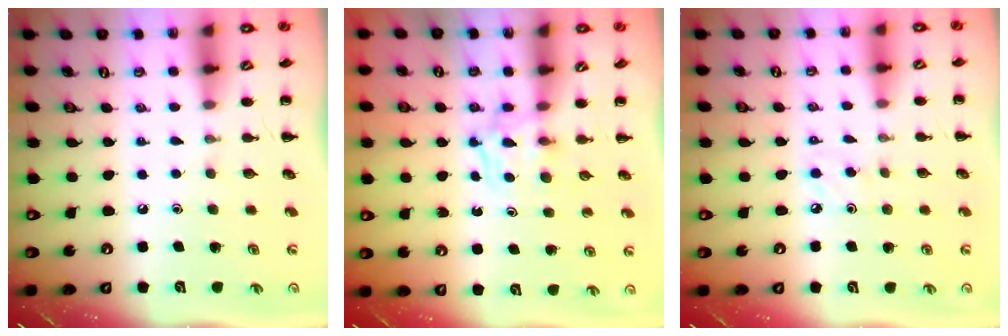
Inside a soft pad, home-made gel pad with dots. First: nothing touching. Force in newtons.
{"total": 3.4, "press": 3.2, "slide": 1.3}
{"total": 4.0, "press": 3.8, "slide": 1.1}